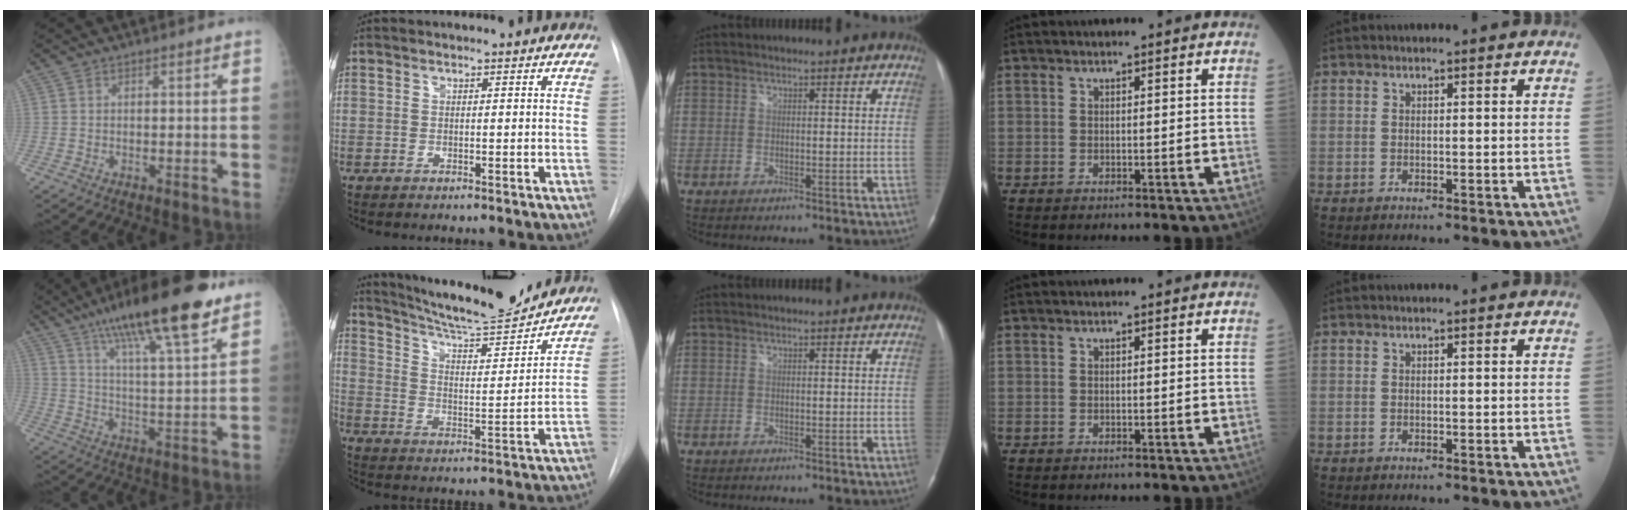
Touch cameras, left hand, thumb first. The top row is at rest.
{"thumb": {"total": 21.3, "force": [13.7, 4.3, 15.8], "torque": [-0.249, -0.039, 0.224]}, "index": {"total": 17.5, "force": [16.2, 1.5, 6.3], "torque": [-0.109, -0.014, 0.244]}}